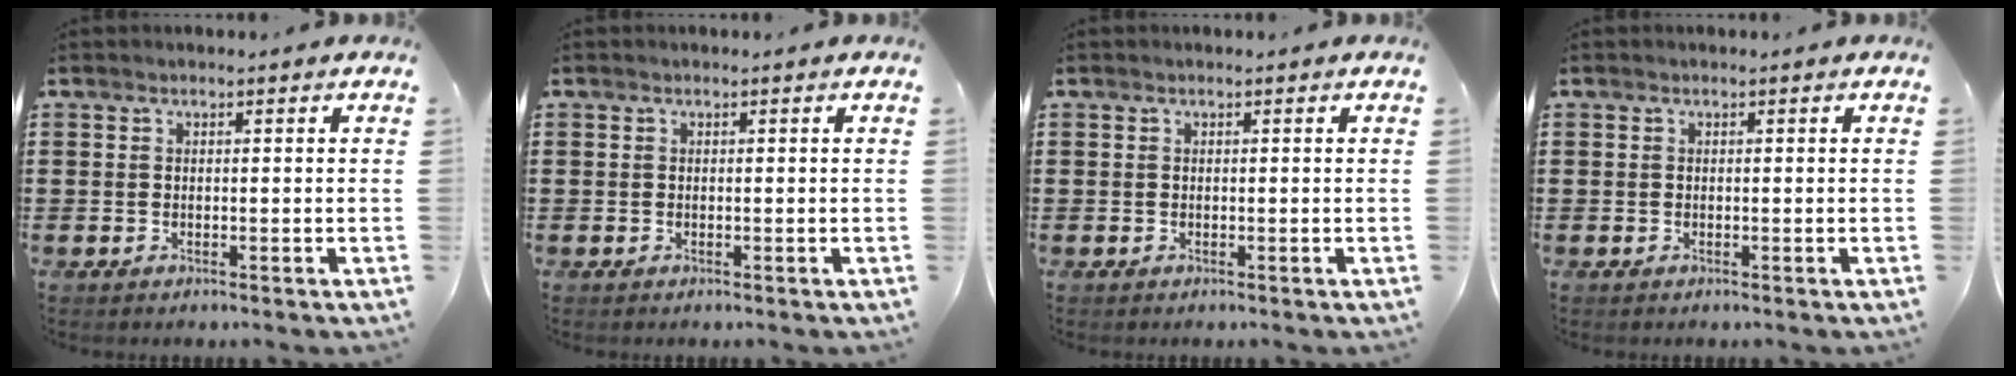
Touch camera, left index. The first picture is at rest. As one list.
[{"total": 0.0}, {"total": 0.0}, {"total": 0.0}]